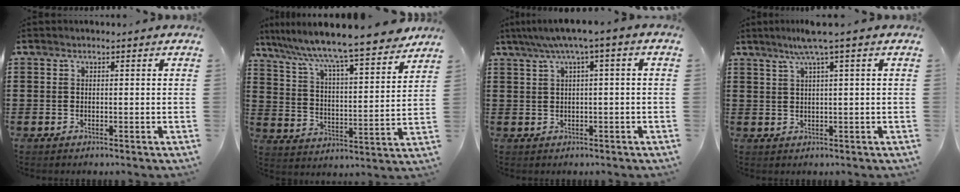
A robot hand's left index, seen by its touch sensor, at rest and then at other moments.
{"total": 8.1, "force": [7.3, -0.6, 3.4], "torque": [-0.098, -0.055, 0.117]}
{"total": 3.4, "force": [0.3, 0.0, 3.4], "torque": [-0.063, -0.001, 0.000]}
{"total": 4.3, "force": [2.3, -0.5, 3.5], "torque": [-0.072, 0.000, 0.039]}